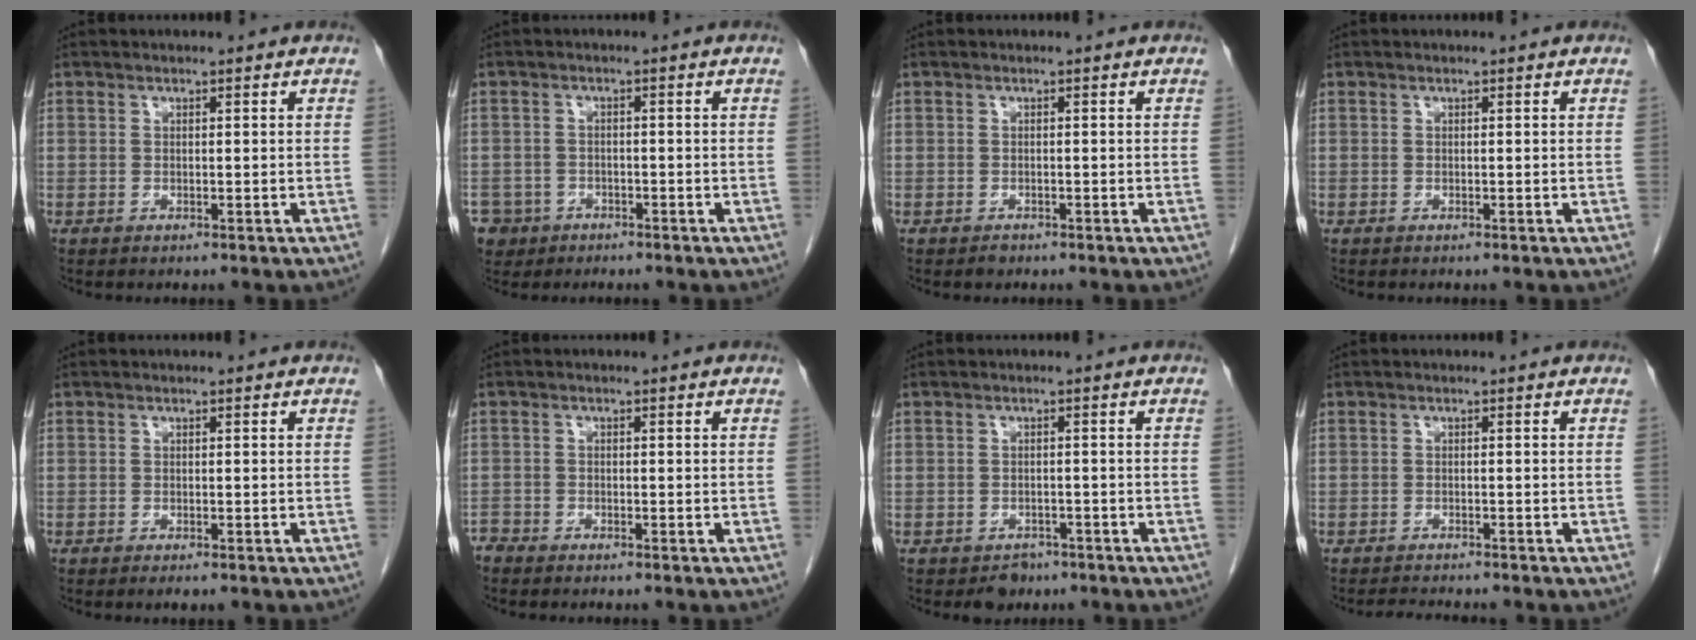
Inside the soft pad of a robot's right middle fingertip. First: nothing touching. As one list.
[{"total": 6.4, "force": [-3.8, 5.1, 0.8], "torque": [-0.027, 0.004, -0.062]}, {"total": 0.8, "force": [-0.7, 0.5, 0.2], "torque": [-0.005, 0.000, -0.009]}, {"total": 0.0}, {"total": 1.3, "force": [-0.9, 0.4, 0.8], "torque": [-0.010, -0.002, -0.010]}, {"total": 1.6, "force": [-1.6, 0.3, -0.1], "torque": [0.001, -0.004, -0.031]}, {"total": 2.7, "force": [-1.9, 1.8, 0.6], "torque": [-0.012, 0.005, -0.025]}, {"total": 3.0, "force": [-2.9, 0.1, 0.9], "torque": [-0.017, -0.013, -0.044]}]